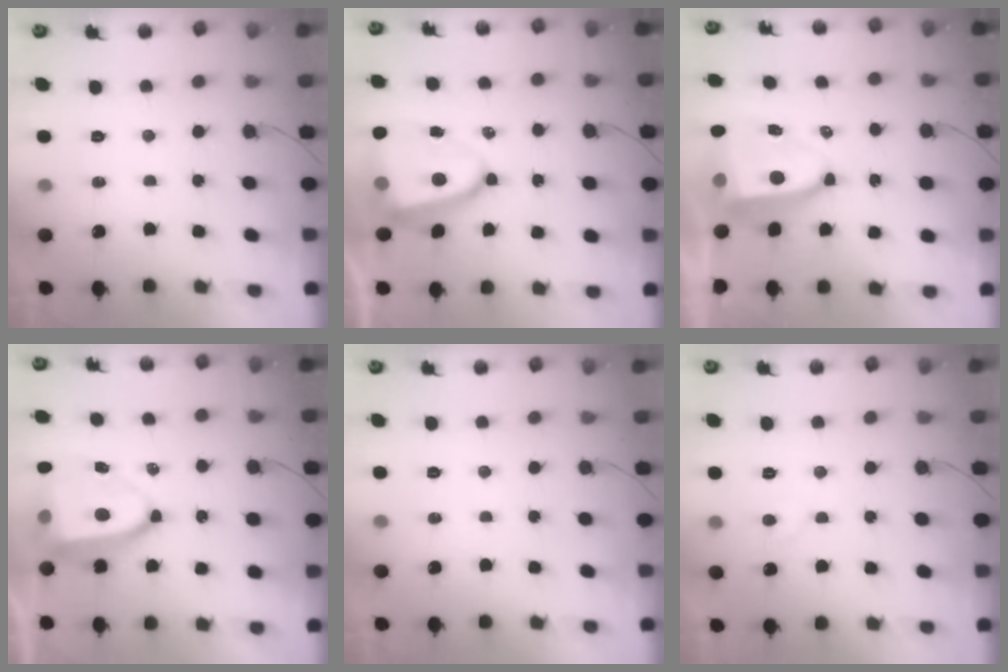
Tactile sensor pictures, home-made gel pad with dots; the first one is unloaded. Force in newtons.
{"total": 13.5, "press": 13.4, "slide": 1.8}
{"total": 10.1, "press": 10.1, "slide": 1.2}
{"total": 11.3, "press": 11.2, "slide": 1.3}
{"total": 0.0}
{"total": 4.5, "press": 4.5, "slide": 0.4}